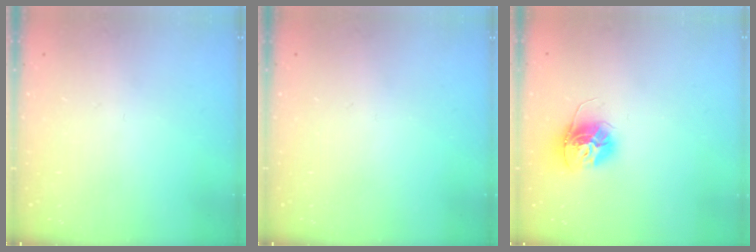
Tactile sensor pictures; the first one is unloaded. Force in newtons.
{"total": 0.0}
{"total": 12.3, "press": 12.2, "slide": 1.0}